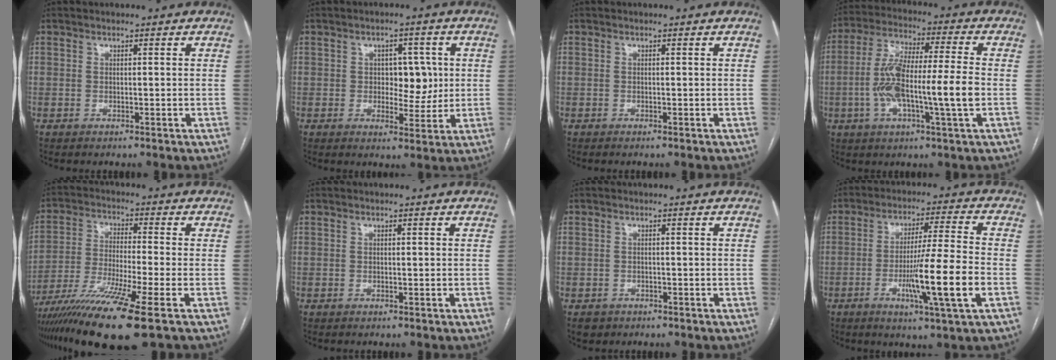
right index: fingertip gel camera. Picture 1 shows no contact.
{"total": 5.7, "force": [0.6, 3.3, 4.6], "torque": [-0.054, 0.008, 0.014]}
{"total": 0.0}
{"total": 13.8, "force": [-2.4, 1.1, 13.5], "torque": [-0.265, 0.010, -0.047]}
{"total": 14.2, "force": [-9.1, -0.9, 10.8], "torque": [-0.219, -0.041, -0.163]}
{"total": 0.0}
{"total": 2.1, "force": [-1.2, 1.7, 0.3], "torque": [-0.008, 0.003, -0.016]}
{"total": 12.3, "force": [-3.6, -0.9, 11.8], "torque": [-0.206, -0.016, -0.065]}